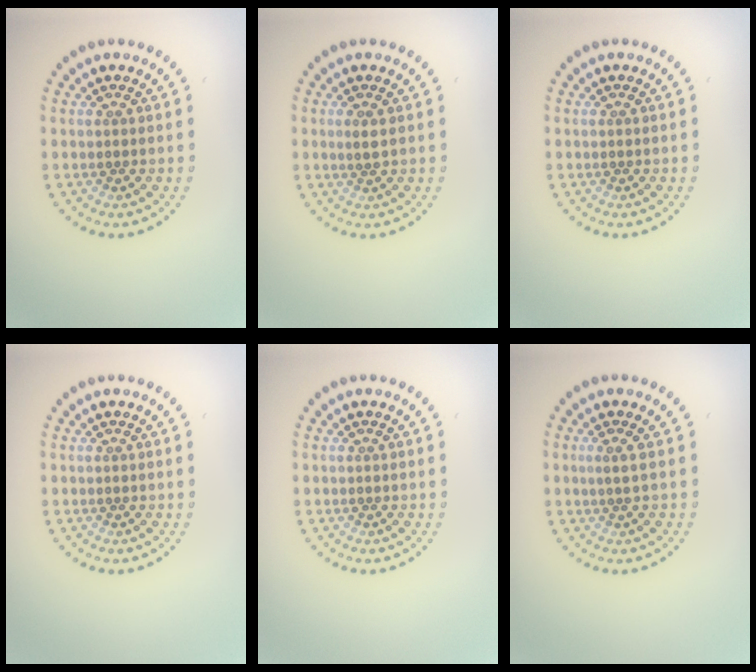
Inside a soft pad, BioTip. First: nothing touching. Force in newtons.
{"total": 1.0, "press": 0.9, "slide": 0.5}
{"total": 0.0}
{"total": 0.0}
{"total": 0.0}
{"total": 0.7, "press": 0.4, "slide": 0.6}